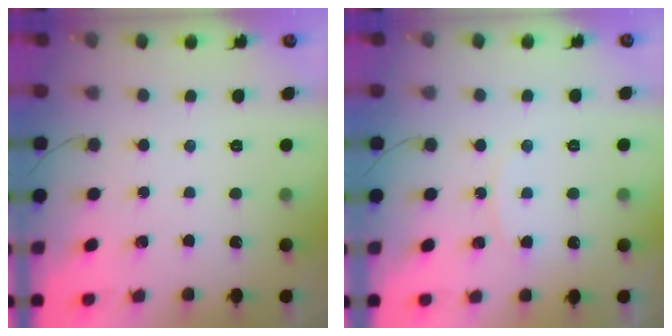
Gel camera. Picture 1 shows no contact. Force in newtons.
{"total": 4.4, "press": 4.4, "slide": 0.6}